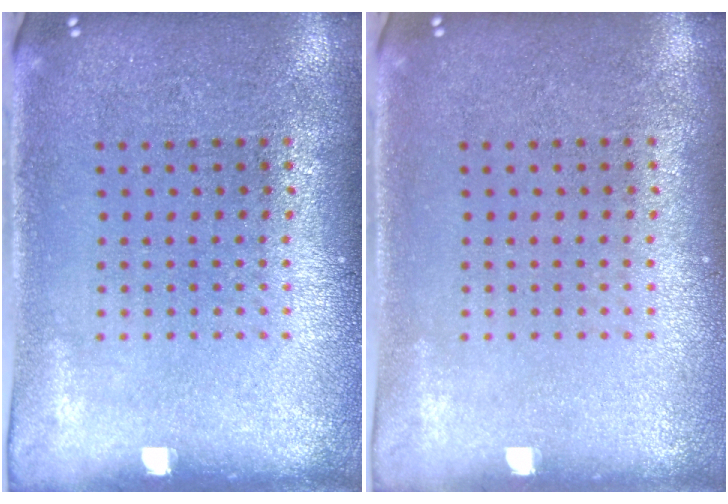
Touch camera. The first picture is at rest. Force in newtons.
{"total": 0.0}